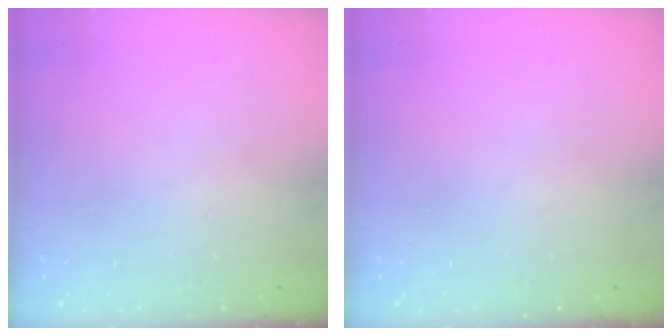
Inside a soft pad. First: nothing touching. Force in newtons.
{"total": 0.0}